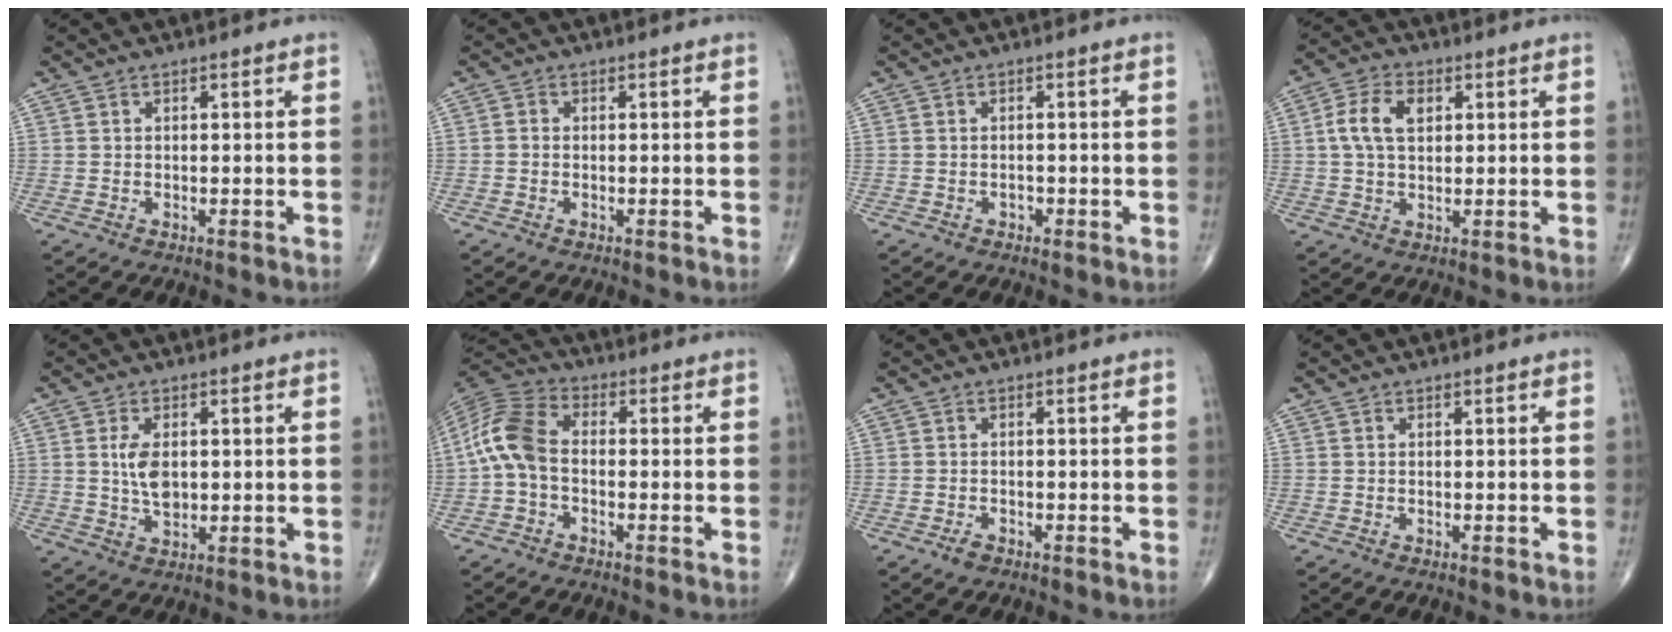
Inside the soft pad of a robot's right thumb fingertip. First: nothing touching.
{"total": 0.9, "force": [-0.2, 0.7, 0.5], "torque": [-0.006, 0.001, -0.007]}
{"total": 1.0, "force": [-0.5, 0.7, 0.5], "torque": [-0.004, 0.003, -0.009]}
{"total": 7.5, "force": [1.6, 4.6, 5.6], "torque": [-0.109, 0.012, 0.029]}
{"total": 5.9, "force": [0.8, 3.3, 4.8], "torque": [-0.082, -0.007, 0.018]}
{"total": 9.7, "force": [-1.0, 6.0, 7.6], "torque": [-0.161, 0.030, -0.035]}
{"total": 1.2, "force": [-0.8, 0.7, 0.6], "torque": [-0.014, 0.000, -0.016]}
{"total": 0.0}